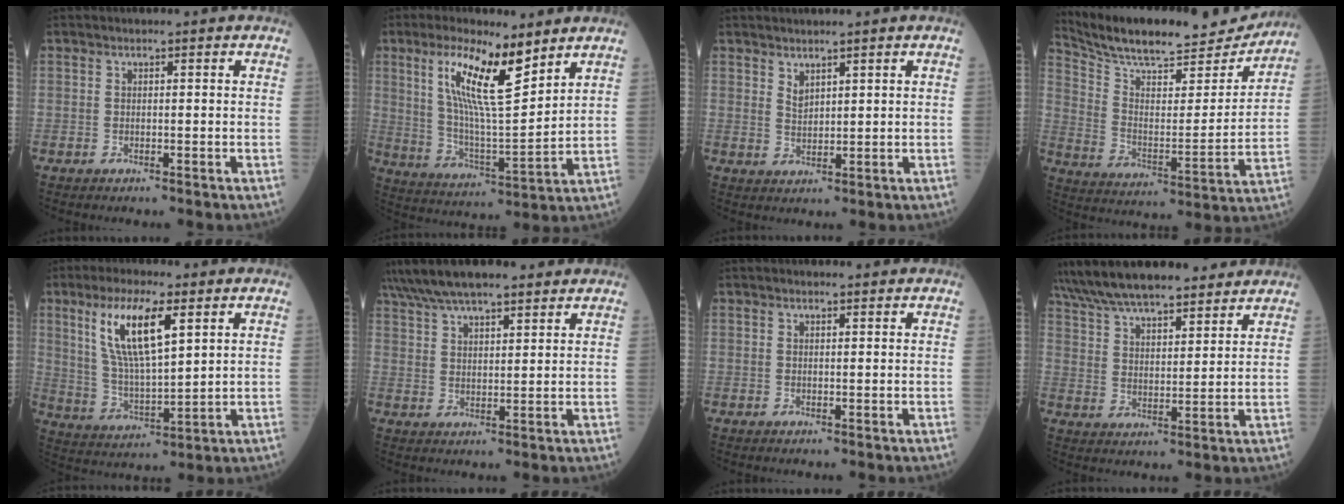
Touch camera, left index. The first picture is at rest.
{"total": 13.0, "force": [7.7, 2.2, 10.3], "torque": [-0.196, 0.007, 0.144]}
{"total": 2.3, "force": [1.9, 0.9, 1.0], "torque": [-0.021, -0.002, 0.042]}
{"total": 19.4, "force": [18.1, 4.0, 5.8], "torque": [-0.102, -0.012, 0.274]}
{"total": 11.5, "force": [5.3, 2.5, 9.9], "torque": [-0.207, 0.007, 0.108]}
{"total": 15.5, "force": [12.9, 3.9, 7.5], "torque": [-0.146, 0.050, 0.213]}
{"total": 1.3, "force": [1.2, 0.3, 0.4], "torque": [-0.007, 0.008, 0.018]}
{"total": 20.1, "force": [17.7, 4.7, 8.2], "torque": [-0.153, 0.042, 0.278]}